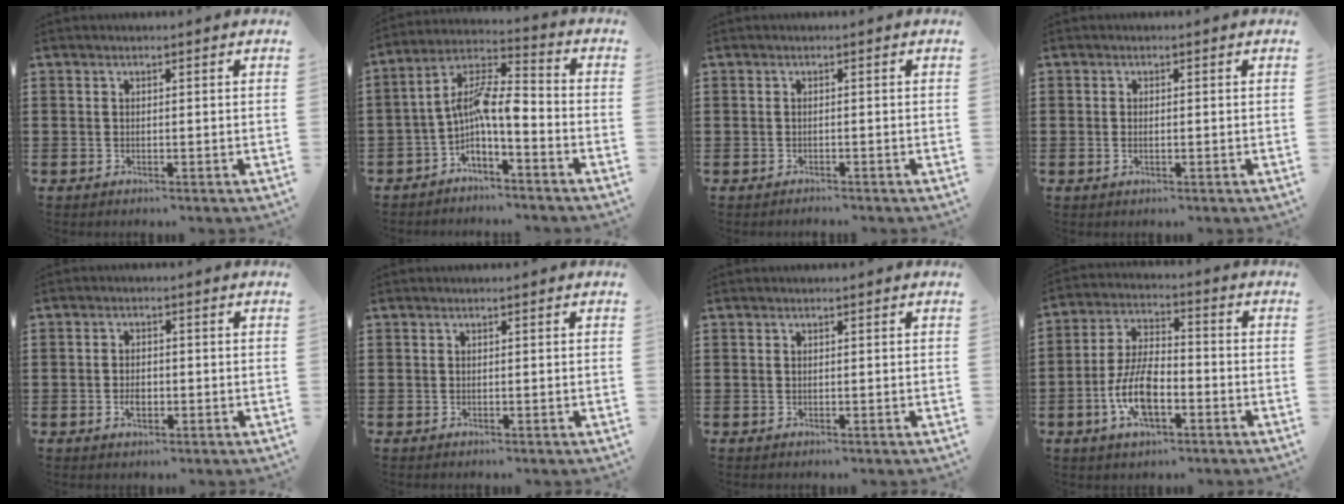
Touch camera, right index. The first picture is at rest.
{"total": 8.0, "force": [-2.2, 2.6, 7.3], "torque": [-0.153, -0.004, -0.046]}
{"total": 0.6, "force": [-0.6, 0.1, -0.2], "torque": [0.002, 0.002, -0.014]}
{"total": 0.8, "force": [-0.1, 0.4, 0.7], "torque": [-0.016, 0.001, -0.001]}
{"total": 2.3, "force": [-0.6, 1.3, 1.8], "torque": [-0.035, 0.004, -0.011]}
{"total": 0.0}
{"total": 0.0}
{"total": 9.5, "force": [-3.2, 4.5, 7.7], "torque": [-0.174, 0.000, -0.063]}